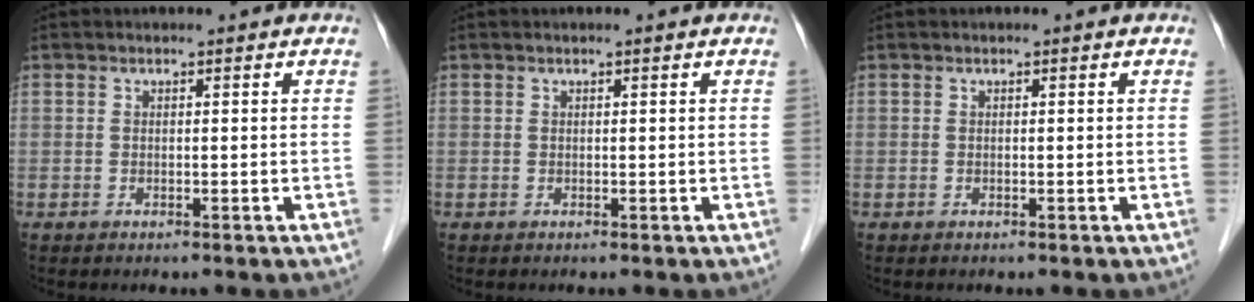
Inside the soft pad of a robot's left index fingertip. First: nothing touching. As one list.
[{"total": 0.0}, {"total": 0.0}]